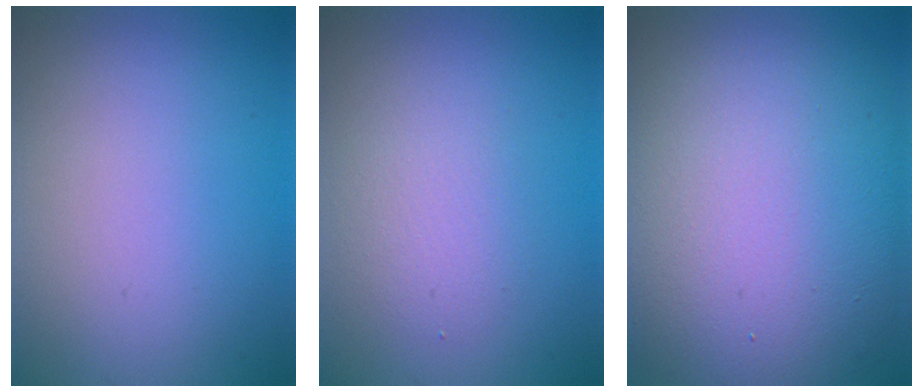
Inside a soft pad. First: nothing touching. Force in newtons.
{"total": 2.5, "press": 2.5, "slide": 0.1}
{"total": 14.8, "press": 14.8, "slide": 1.2}